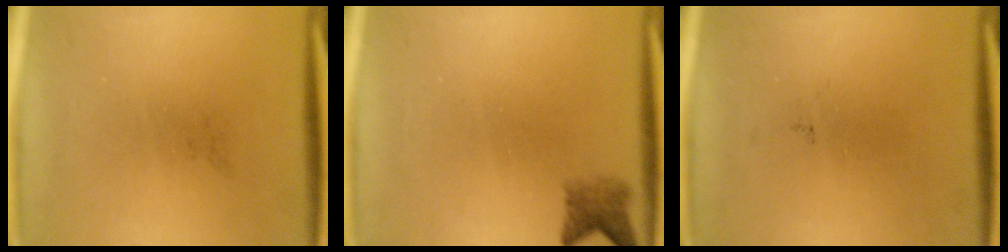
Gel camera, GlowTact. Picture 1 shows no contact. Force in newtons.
{"total": 2.4}
{"total": 0.0}